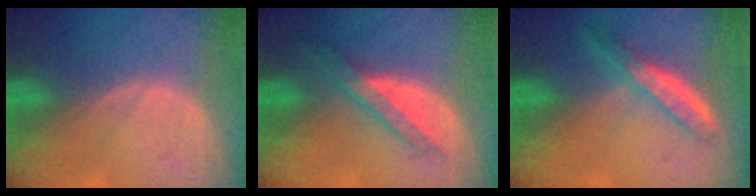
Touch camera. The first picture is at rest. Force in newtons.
{"total": 5.8, "press": 5.3, "slide": 2.3}
{"total": 4.9, "press": 4.5, "slide": 2.0}